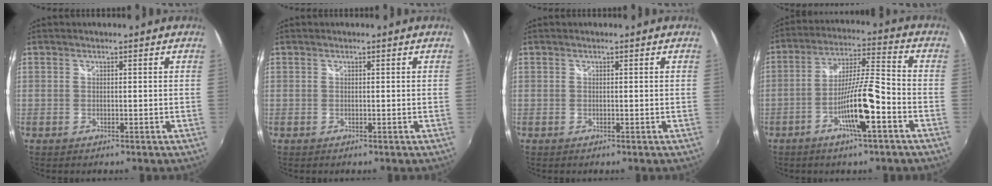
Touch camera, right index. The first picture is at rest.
{"total": 0.0}
{"total": 0.0}
{"total": 11.0, "force": [-5.0, 0.5, 9.8], "torque": [-0.187, -0.002, -0.092]}